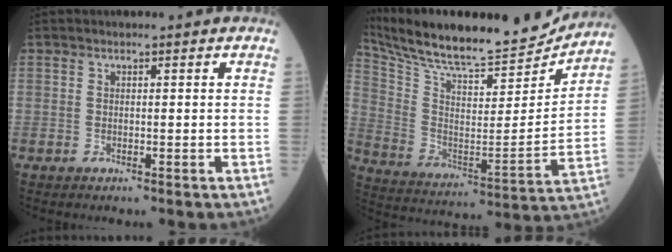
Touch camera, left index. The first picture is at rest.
{"total": 25.2, "force": [23.1, 3.5, 9.5], "torque": [-0.180, -0.035, 0.351]}